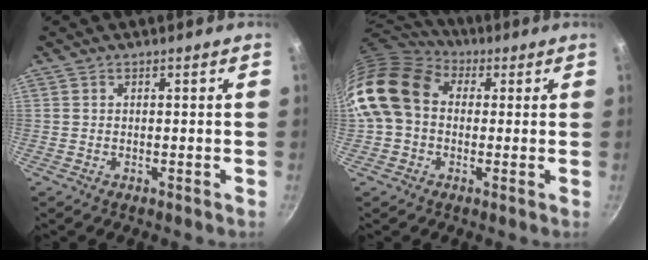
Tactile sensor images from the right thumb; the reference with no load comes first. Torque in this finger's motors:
{"motor_torque": [2.05, 2.97, 0.83, -0.70, 0.23]}